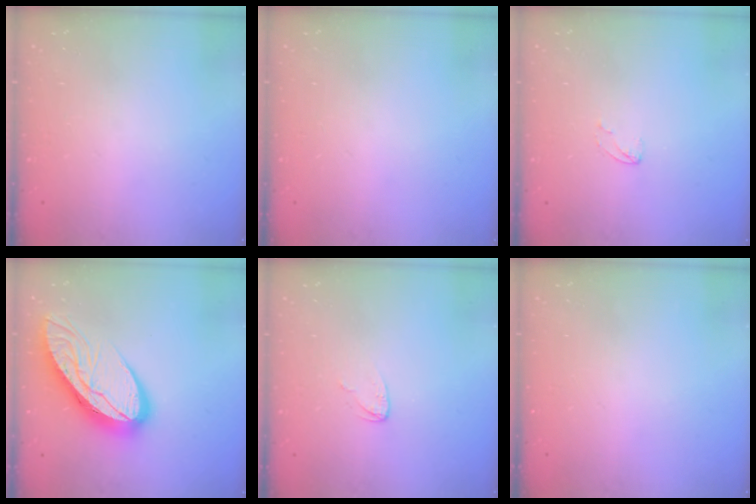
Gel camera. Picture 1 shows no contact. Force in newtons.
{"total": 0.0}
{"total": 2.8, "press": 2.8, "slide": 0.3}
{"total": 17.0, "press": 16.9, "slide": 1.7}
{"total": 3.0, "press": 3.0, "slide": 0.3}
{"total": 0.0}